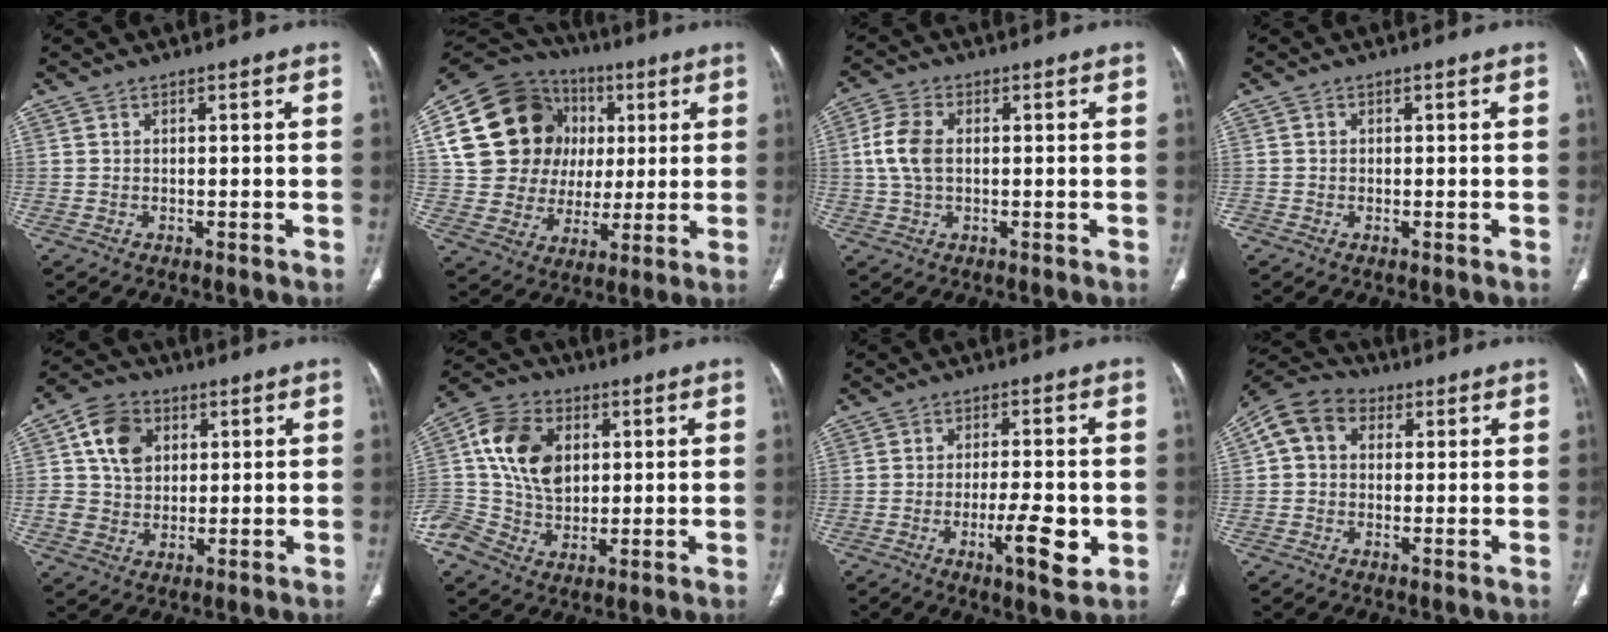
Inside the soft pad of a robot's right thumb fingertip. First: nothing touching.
{"total": 23.1, "force": [5.4, 19.2, 11.7], "torque": [-0.177, 0.038, 0.107]}
{"total": 6.7, "force": [0.5, 4.2, 5.2], "torque": [-0.114, 0.011, 0.008]}
{"total": 0.8, "force": [-0.3, 0.8, 0.1], "torque": [0.007, 0.004, -0.009]}
{"total": 9.9, "force": [3.1, 7.6, 5.4], "torque": [-0.069, -0.004, 0.055]}
{"total": 15.3, "force": [2.9, 11.3, 9.9], "torque": [-0.174, 0.011, 0.051]}
{"total": 8.7, "force": [-2.4, 2.3, 8.0], "torque": [-0.121, -0.004, -0.035]}
{"total": 8.7, "force": [1.9, 6.9, 4.9], "torque": [-0.083, 0.024, 0.021]}